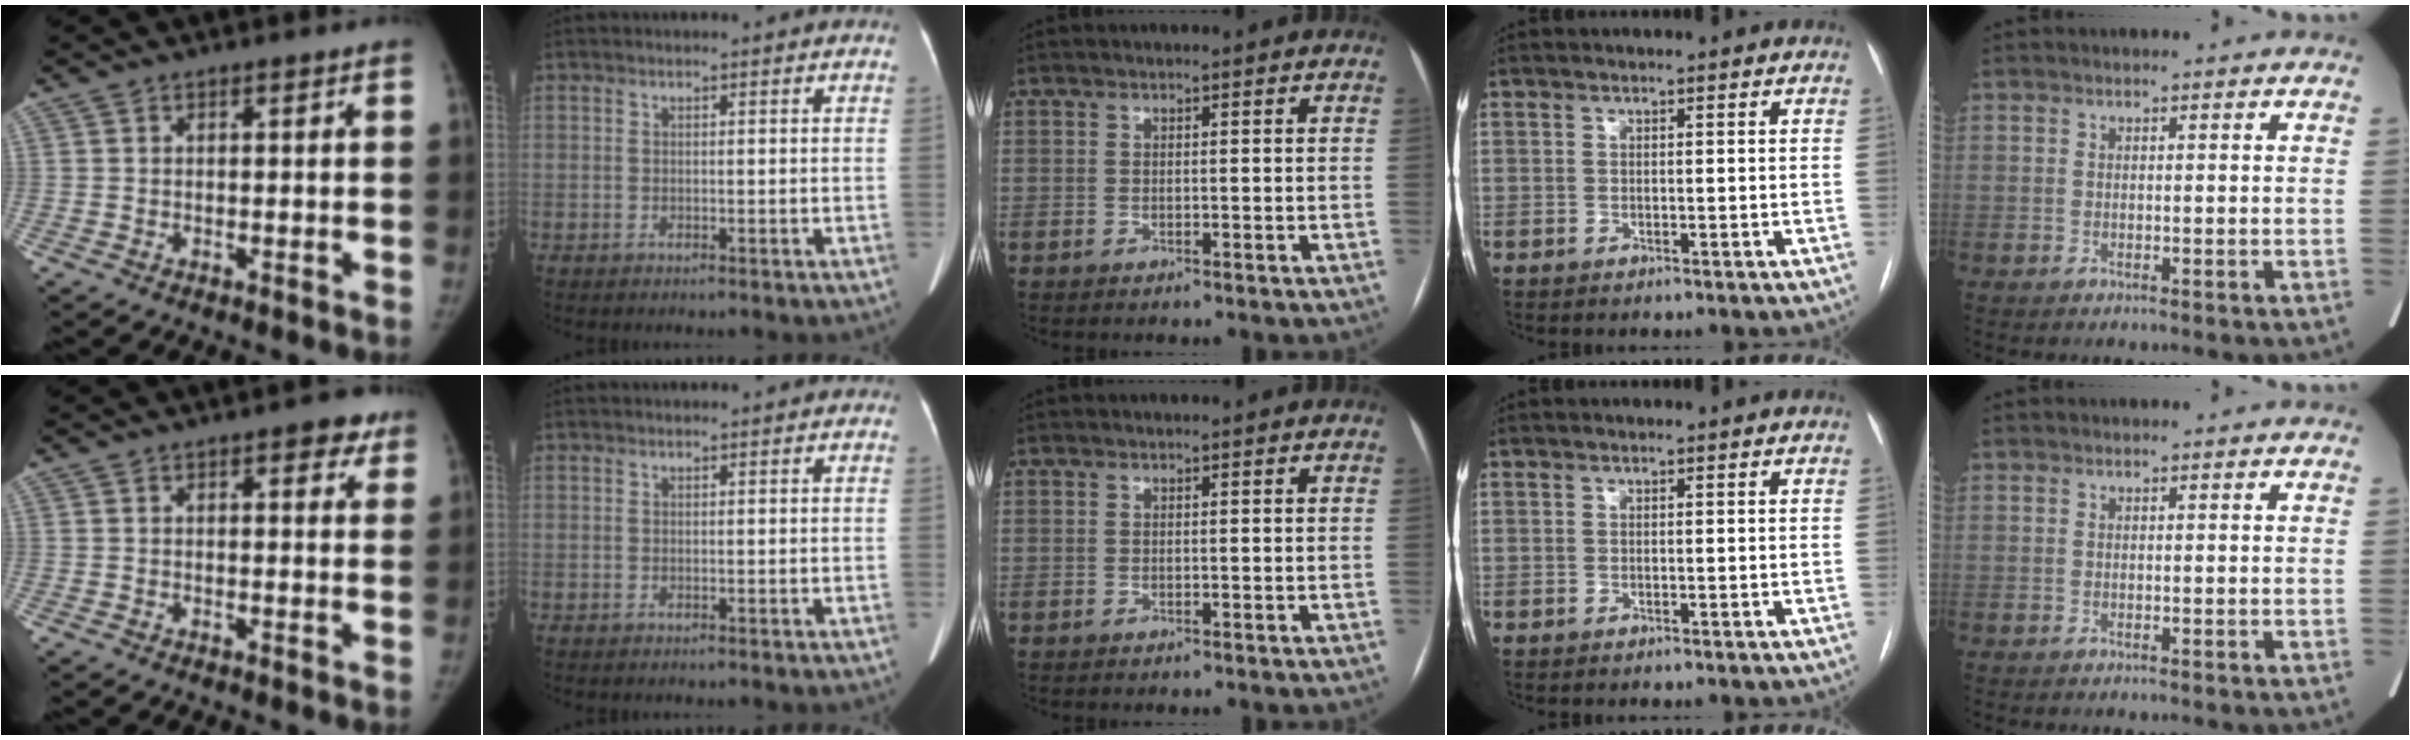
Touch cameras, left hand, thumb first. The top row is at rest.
{"thumb": {"total": 4.8, "force": [2.7, 2.2, 3.3], "torque": [-0.016, -0.007, 0.025]}}